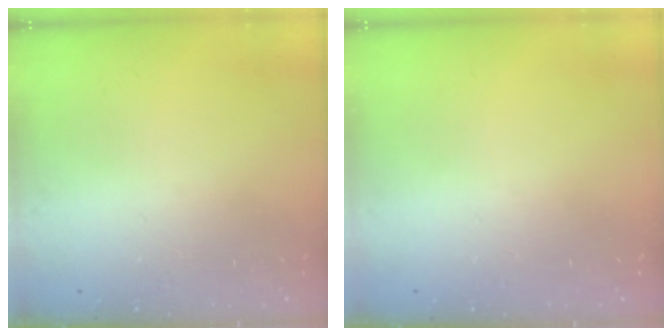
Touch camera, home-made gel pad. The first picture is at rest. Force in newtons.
{"total": 0.0}